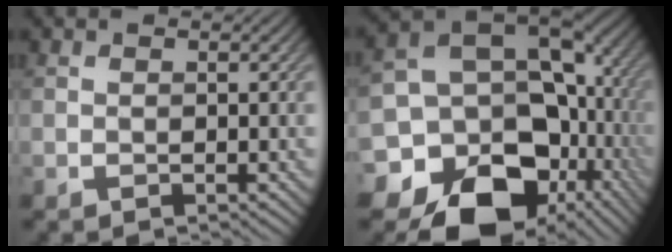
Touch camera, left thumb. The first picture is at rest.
{"total": 20.2, "force": [-7.5, 15.9, 10.0], "torque": [-0.189, -0.030, -0.099]}